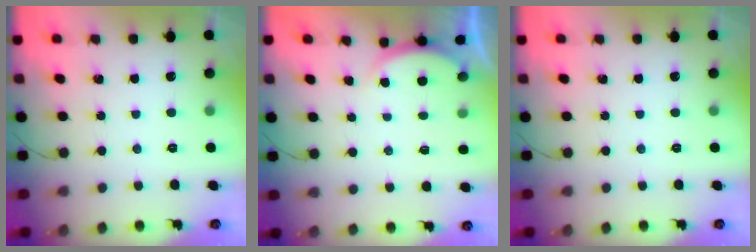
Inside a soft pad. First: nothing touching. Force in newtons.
{"total": 2.4, "press": 2.4, "slide": 0.6}
{"total": 0.0}